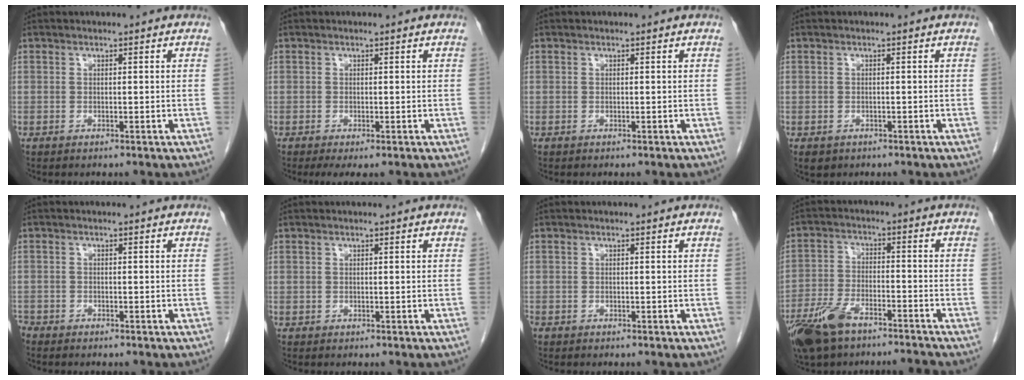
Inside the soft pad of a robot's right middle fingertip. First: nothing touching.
{"total": 2.3, "force": [-1.4, 0.6, 1.7], "torque": [-0.024, -0.008, -0.019]}
{"total": 0.0}
{"total": 2.1, "force": [-1.2, 1.5, 0.7], "torque": [-0.011, -0.001, -0.012]}
{"total": 2.6, "force": [-2.3, 1.1, 0.6], "torque": [-0.010, -0.003, -0.034]}
{"total": 0.0}
{"total": 0.7, "force": [-0.5, 0.4, 0.3], "torque": [-0.008, -0.001, -0.009]}
{"total": 9.7, "force": [-7.6, 2.6, 5.5], "torque": [-0.117, -0.008, -0.143]}